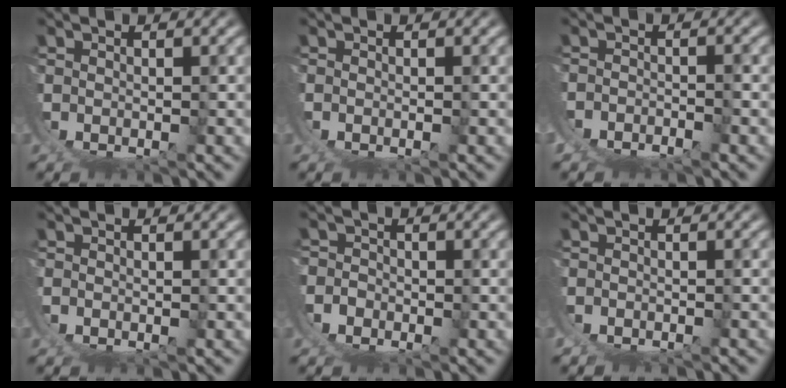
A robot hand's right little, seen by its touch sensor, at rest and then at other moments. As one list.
[{"total": 0.6, "force": [0.0, -0.1, 0.6], "torque": [-0.013, -0.001, 0.002]}, {"total": 4.6, "force": [-1.3, 3.9, 1.9], "torque": [-0.064, -0.018, -0.019]}, {"total": 0.5, "force": [0.0, 0.4, 0.3], "torque": [-0.009, -0.001, -0.001]}, {"total": 4.9, "force": [0.0, 4.7, 1.5], "torque": [-0.055, -0.014, -0.005]}, {"total": 2.1, "force": [-0.9, 1.7, 0.8], "torque": [-0.029, -0.004, -0.013]}]